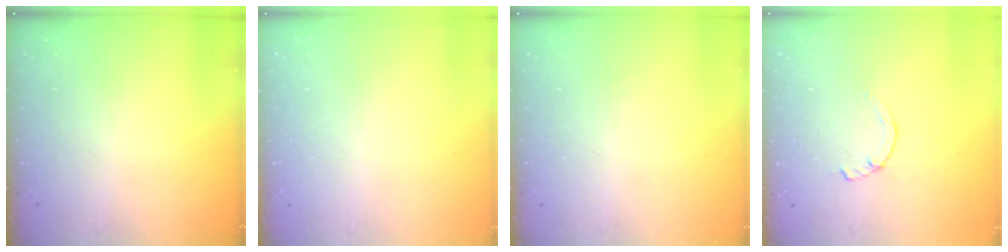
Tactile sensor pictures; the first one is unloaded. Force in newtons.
{"total": 2.6, "press": 2.6, "slide": 0.2}
{"total": 0.0}
{"total": 2.2, "press": 2.2, "slide": 0.2}